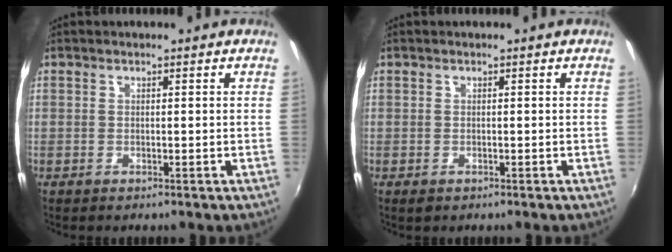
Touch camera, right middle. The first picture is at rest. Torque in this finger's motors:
{"motor_torque": [0.17, -0.50, 0.07, 0.02]}